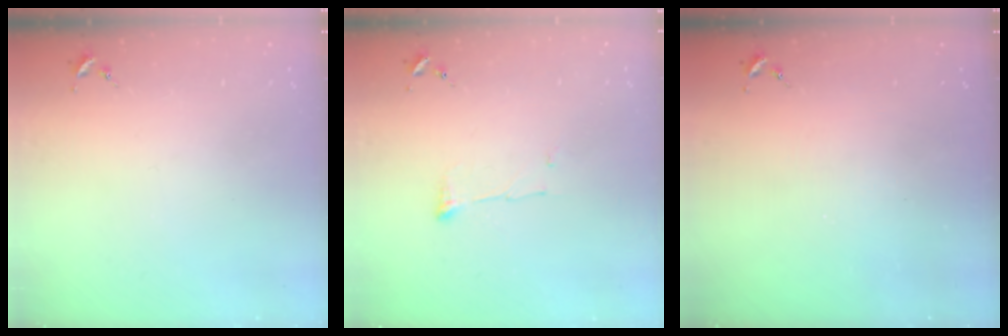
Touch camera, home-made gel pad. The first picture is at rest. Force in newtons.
{"total": 5.4, "press": 5.4, "slide": 0.6}
{"total": 0.0}